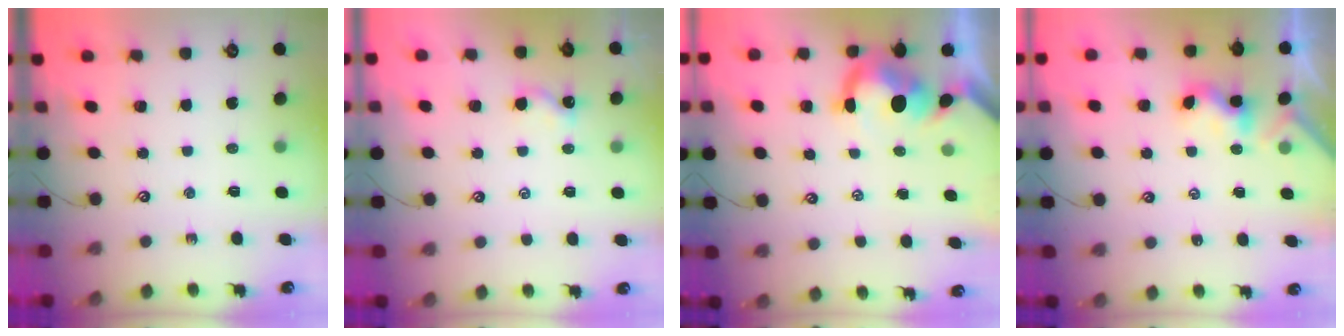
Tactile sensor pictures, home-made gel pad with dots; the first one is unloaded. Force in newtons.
{"total": 0.0}
{"total": 3.7, "press": 3.6, "slide": 0.9}
{"total": 2.3, "press": 2.3, "slide": 0.2}